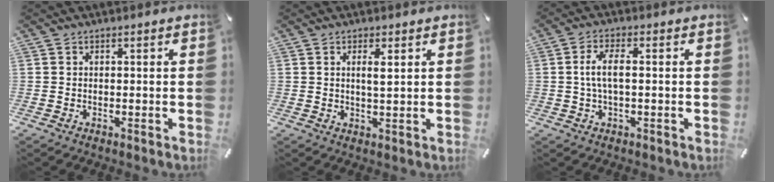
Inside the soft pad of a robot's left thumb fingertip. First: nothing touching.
{"total": 3.1, "force": [0.9, 0.8, 2.9], "torque": [-0.052, 0.000, 0.010]}
{"total": 5.7, "force": [0.0, 1.9, 5.3], "torque": [-0.112, 0.001, -0.005]}